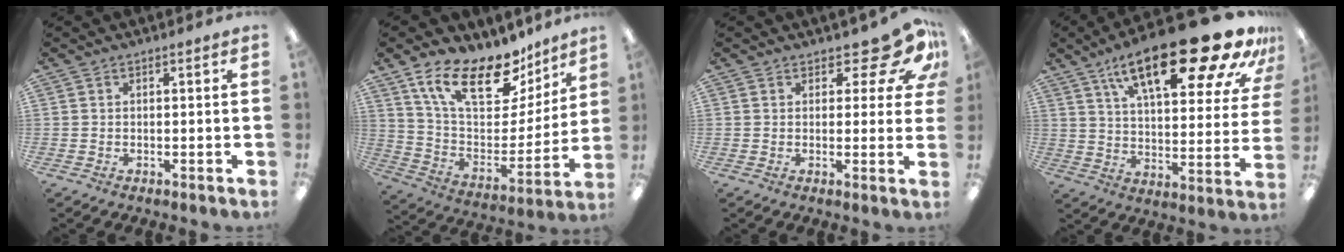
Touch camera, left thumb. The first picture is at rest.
{"total": 21.9, "force": [14.8, 10.0, 12.7], "torque": [-0.217, -0.085, 0.261]}
{"total": 9.4, "force": [6.1, 4.2, 5.8], "torque": [-0.074, -0.035, 0.108]}
{"total": 26.4, "force": [16.6, 8.4, 18.8], "torque": [-0.278, -0.103, 0.262]}